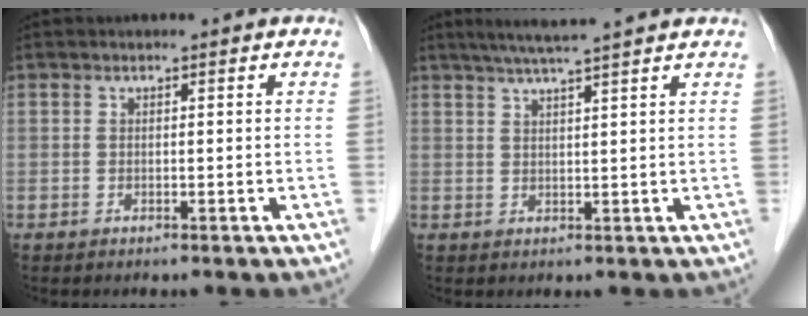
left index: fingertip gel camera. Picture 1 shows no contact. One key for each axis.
{"total": 7.4, "fx": 6.1, "fy": -0.8, "fz": 4.1, "tx": -0.071, "ty": 0.023, "tz": 0.088}